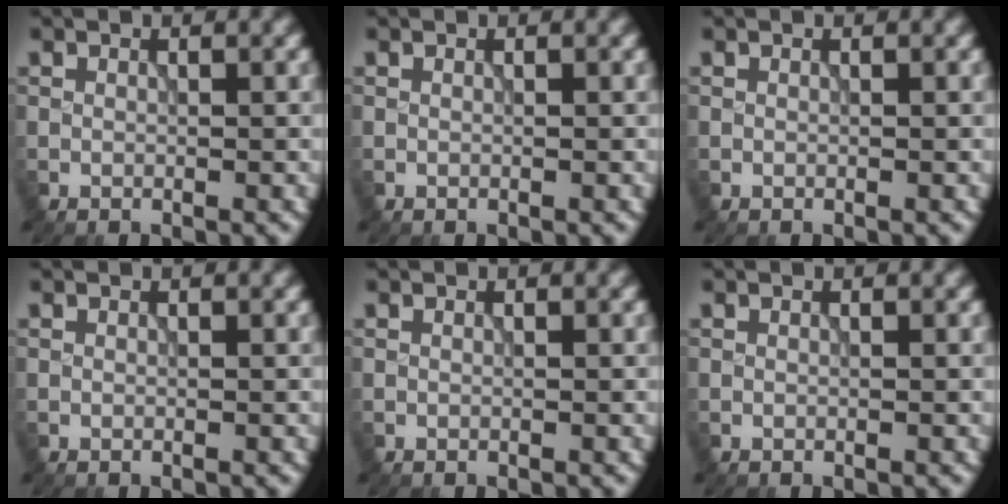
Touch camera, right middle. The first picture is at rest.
{"total": 0.0}
{"total": 0.0}
{"total": 0.0}
{"total": 0.0}
{"total": 0.0}